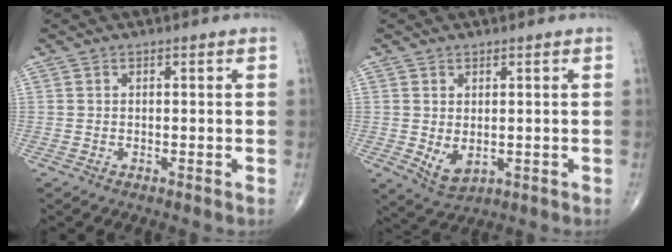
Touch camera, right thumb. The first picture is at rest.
{"total": 4.3, "force": [-0.2, 2.7, 3.4], "torque": [-0.053, -0.008, 0.011]}